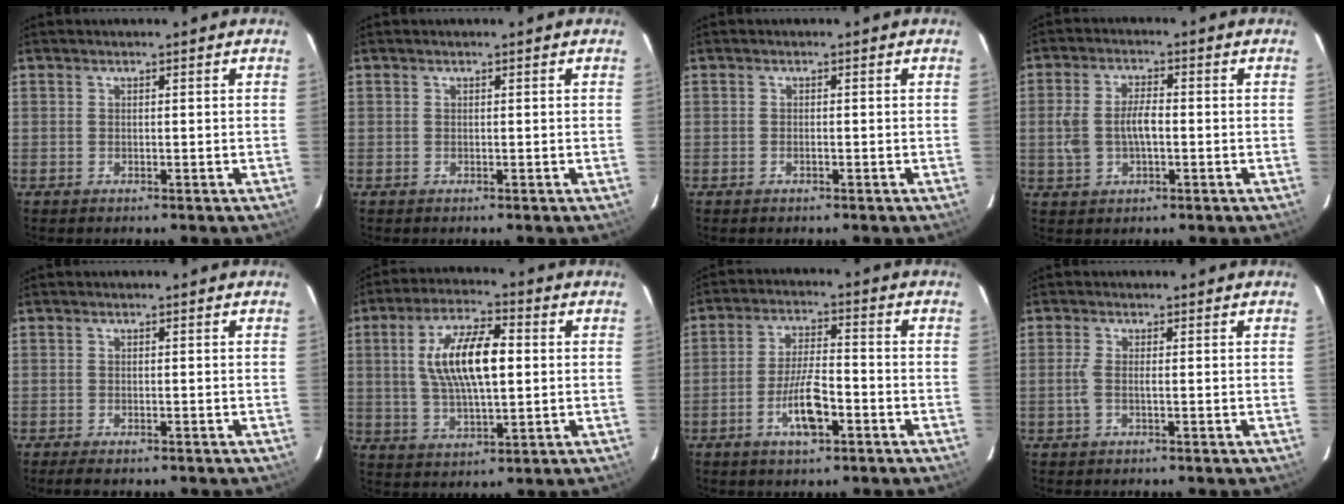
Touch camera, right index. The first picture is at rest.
{"total": 0.0}
{"total": 0.6, "force": [-0.3, 0.2, 0.4], "torque": [-0.007, 0.003, -0.007]}
{"total": 6.8, "force": [-0.8, 3.6, 5.7], "torque": [-0.120, 0.007, -0.011]}
{"total": 3.2, "force": [-2.6, 0.8, 1.6], "torque": [-0.032, -0.011, -0.043]}
{"total": 13.1, "force": [1.8, 4.8, 12.1], "torque": [-0.226, 0.011, 0.035]}
{"total": 8.2, "force": [-3.8, 2.4, 6.9], "torque": [-0.139, 0.002, -0.066]}
{"total": 2.4, "force": [-0.6, 0.2, 2.3], "torque": [-0.049, 0.000, -0.012]}